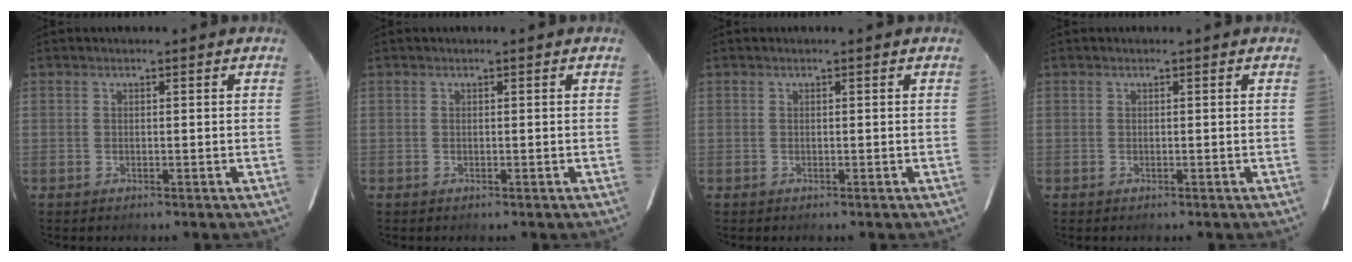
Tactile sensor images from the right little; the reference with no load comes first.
{"total": 0.0}
{"total": 0.0}
{"total": 0.0}